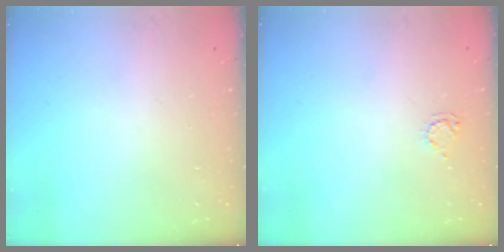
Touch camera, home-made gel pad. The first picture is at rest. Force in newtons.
{"total": 2.9, "press": 2.9, "slide": 0.3}